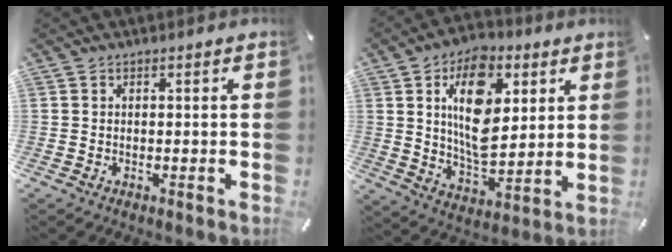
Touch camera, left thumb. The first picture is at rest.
{"total": 16.5, "force": [5.0, 10.4, 11.8], "torque": [-0.208, -0.006, 0.086]}